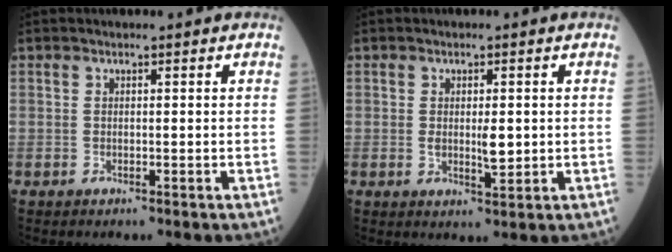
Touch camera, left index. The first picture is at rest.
{"total": 3.0, "force": [-0.1, 0.9, 2.9], "torque": [-0.046, -0.008, -0.001]}